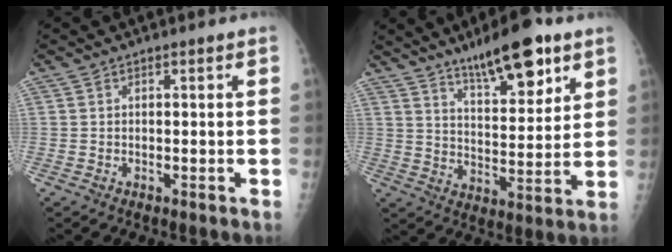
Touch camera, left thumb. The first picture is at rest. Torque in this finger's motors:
{"motor_torque": [0.29, 0.58, -0.11, -0.32, 0.19]}